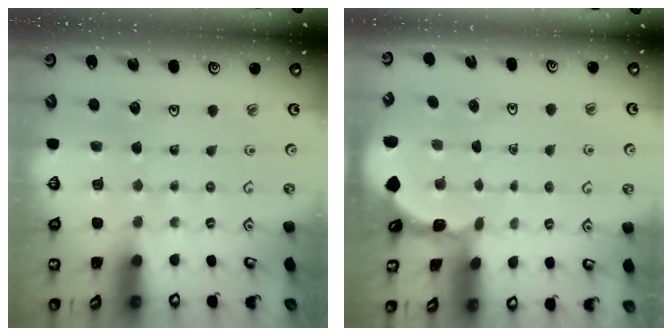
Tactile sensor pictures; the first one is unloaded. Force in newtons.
{"total": 1.1, "press": 1.0, "slide": 0.1}